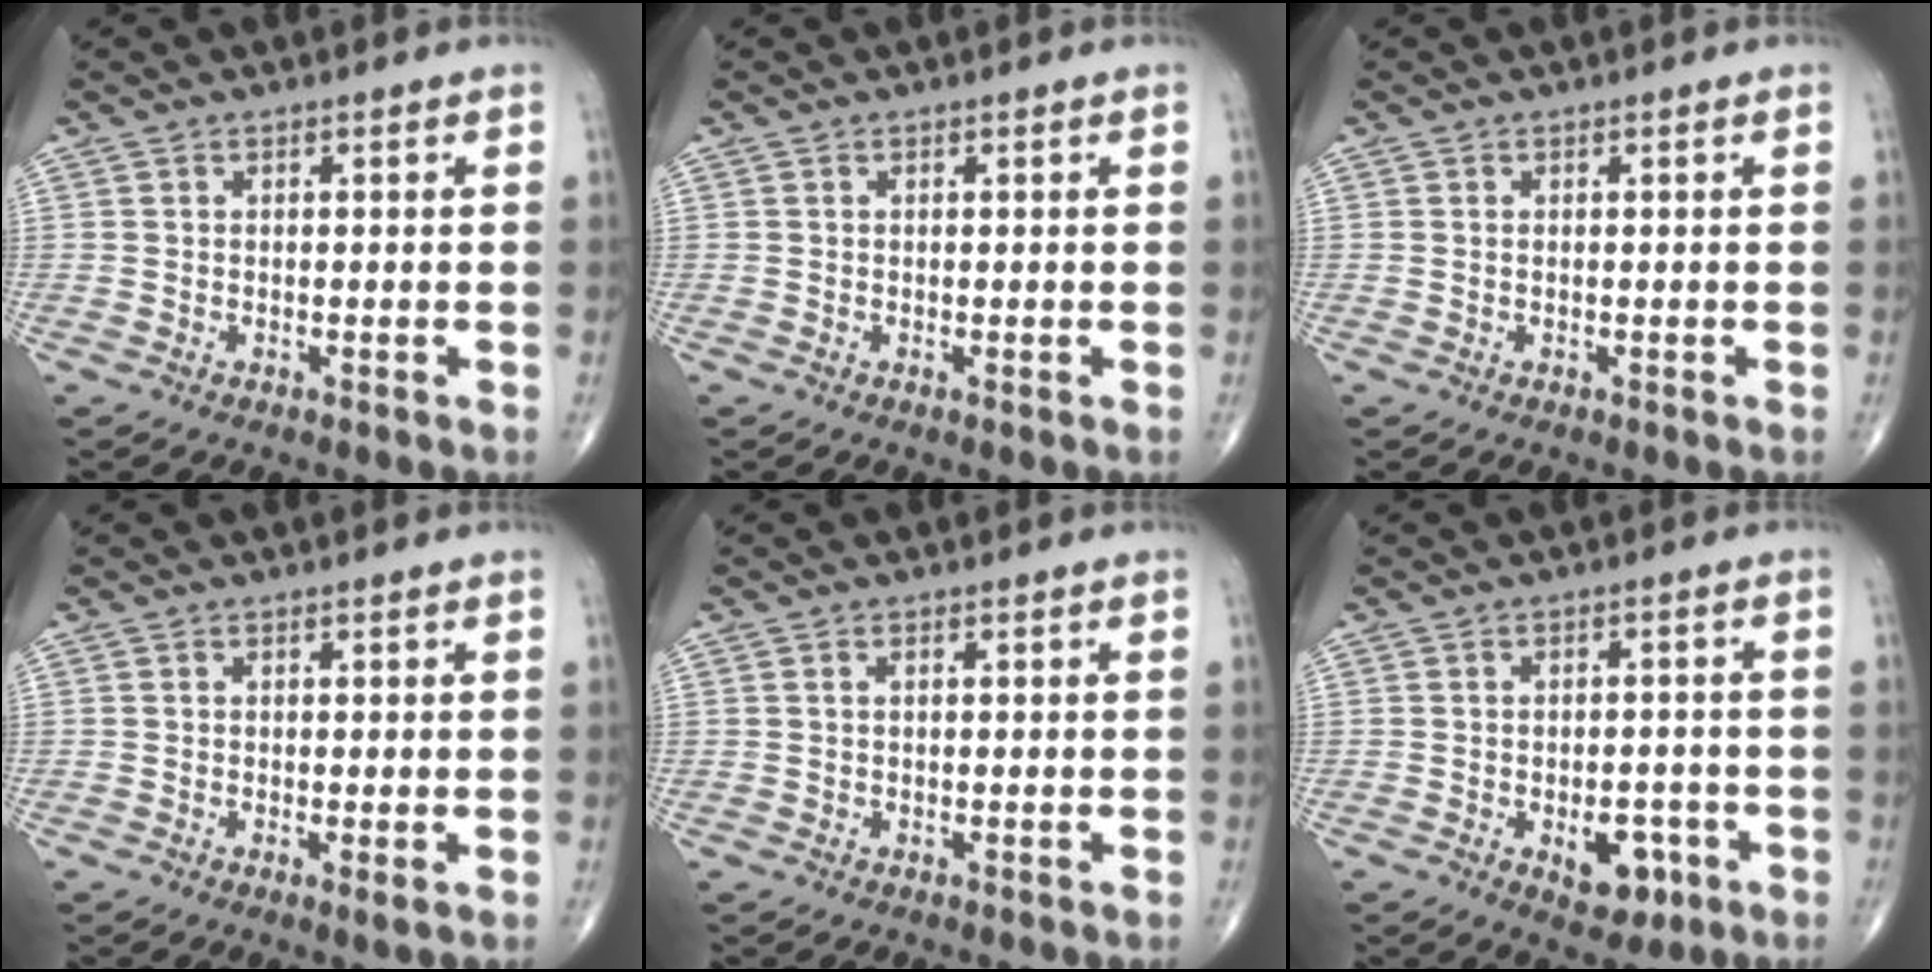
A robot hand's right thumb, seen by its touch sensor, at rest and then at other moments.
{"total": 0.0}
{"total": 0.0}
{"total": 1.1, "force": [-0.1, 0.2, 1.1], "torque": [-0.022, -0.007, -0.003]}
{"total": 0.5, "force": [0.1, 0.2, 0.5], "torque": [-0.011, 0.005, 0.002]}
{"total": 6.7, "force": [-2.5, 4.0, 4.7], "torque": [-0.041, 0.012, -0.025]}